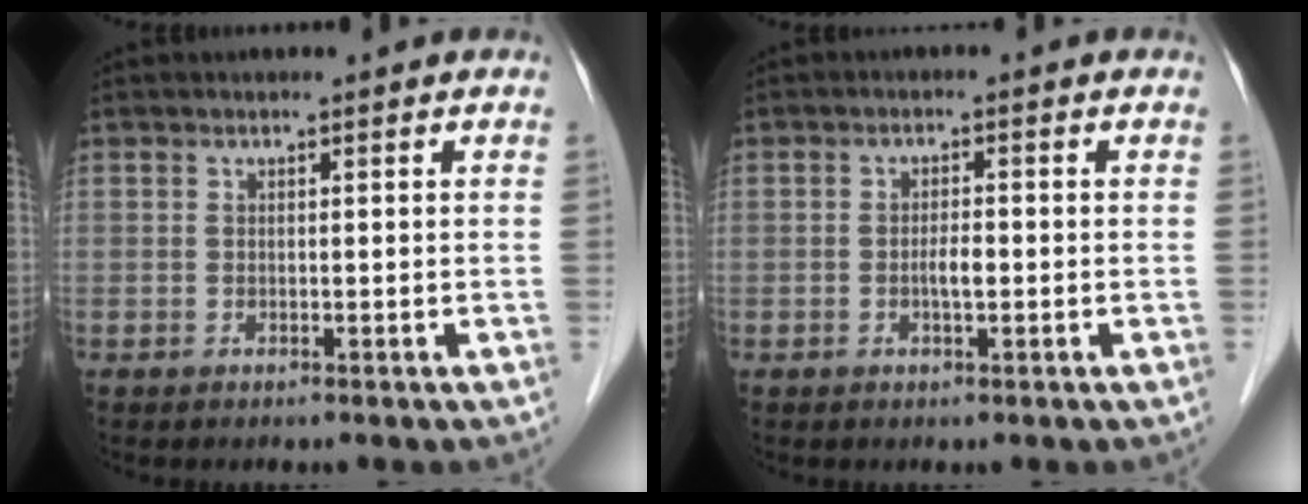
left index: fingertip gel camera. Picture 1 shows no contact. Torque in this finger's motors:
{"motor_torque": [0.34, 0.28, 0.08, 0.02]}